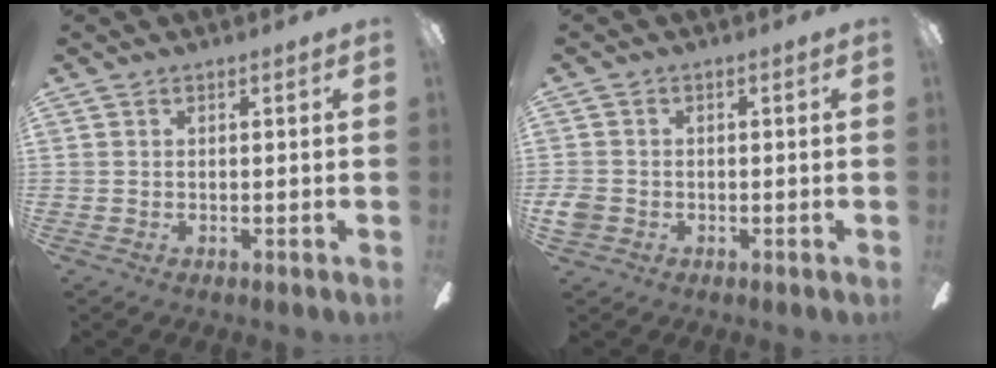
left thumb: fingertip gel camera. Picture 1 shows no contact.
{"total": 3.2, "force": [-0.9, 2.7, 1.4], "torque": [-0.027, 0.006, -0.016]}